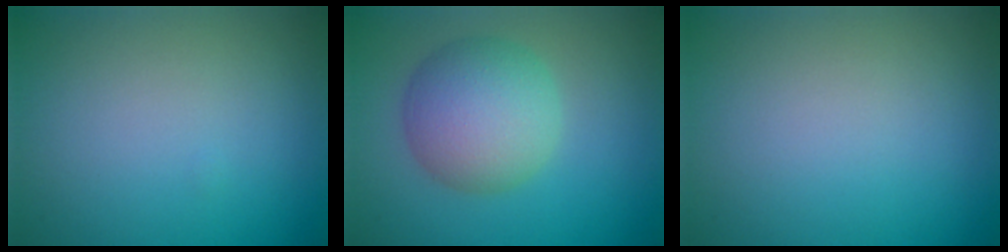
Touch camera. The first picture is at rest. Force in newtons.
{"total": 6.2, "press": 6.2, "slide": 0.2}
{"total": 0.0}